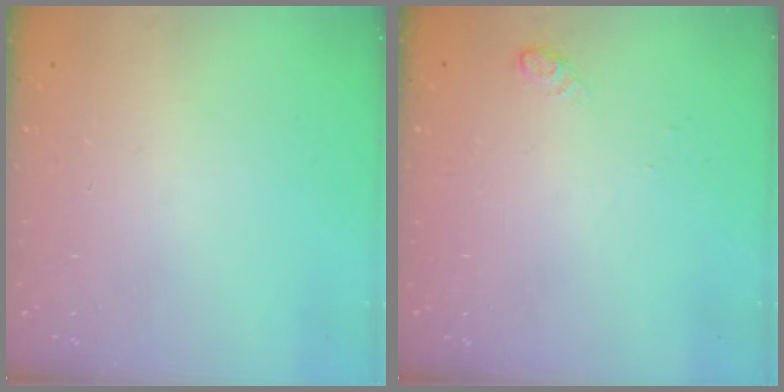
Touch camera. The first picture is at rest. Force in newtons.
{"total": 4.8, "press": 4.7, "slide": 0.7}